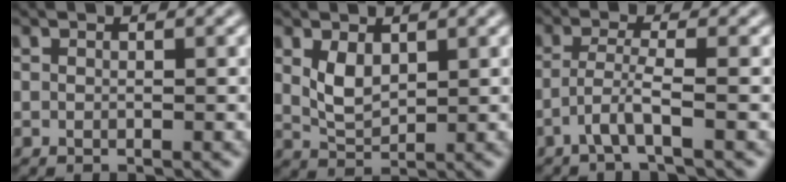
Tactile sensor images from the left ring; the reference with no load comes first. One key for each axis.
{"total": 2.6, "fx": 1.1, "fy": 1.5, "fz": 1.9, "tx": -0.046, "ty": -0.005, "tz": 0.028}
{"total": 2.4, "fx": -1.3, "fy": 0.1, "fz": 2.0, "tx": -0.044, "ty": 0.004, "tz": -0.033}